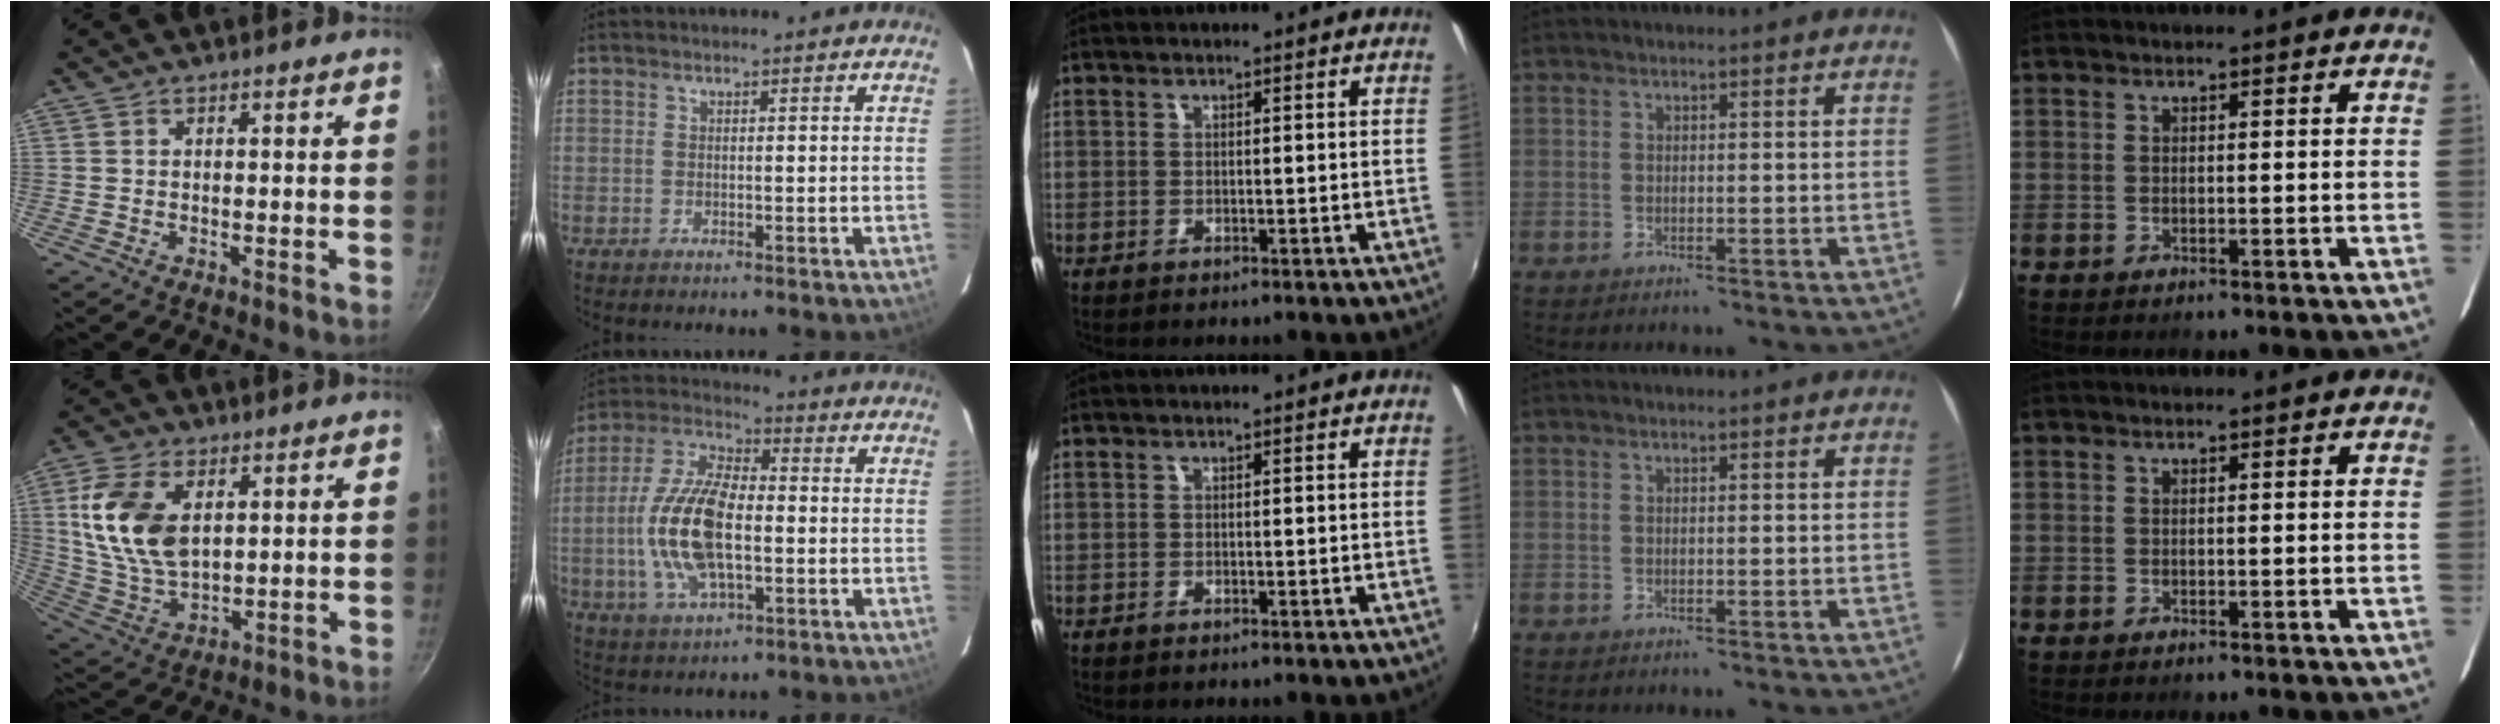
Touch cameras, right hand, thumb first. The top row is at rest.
{"thumb": {"total": 15.0, "force": [3.9, 9.0, 11.3], "torque": [-0.204, -0.015, 0.085]}, "index": {"total": 16.1, "force": [-2.2, 7.3, 14.2], "torque": [-0.300, 0.004, -0.041]}}